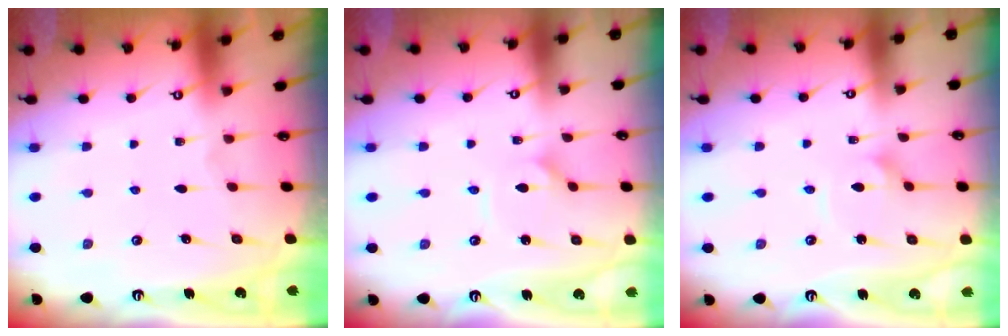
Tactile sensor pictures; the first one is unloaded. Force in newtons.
{"total": 2.3, "press": 2.3, "slide": 0.1}
{"total": 1.7, "press": 1.7, "slide": 0.2}